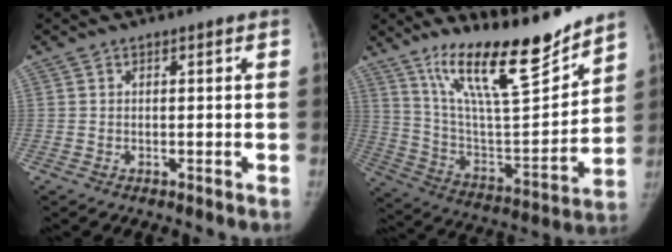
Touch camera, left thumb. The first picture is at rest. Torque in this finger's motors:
{"motor_torque": [0.20, 0.19, 1.41, -1.37, 0.29]}